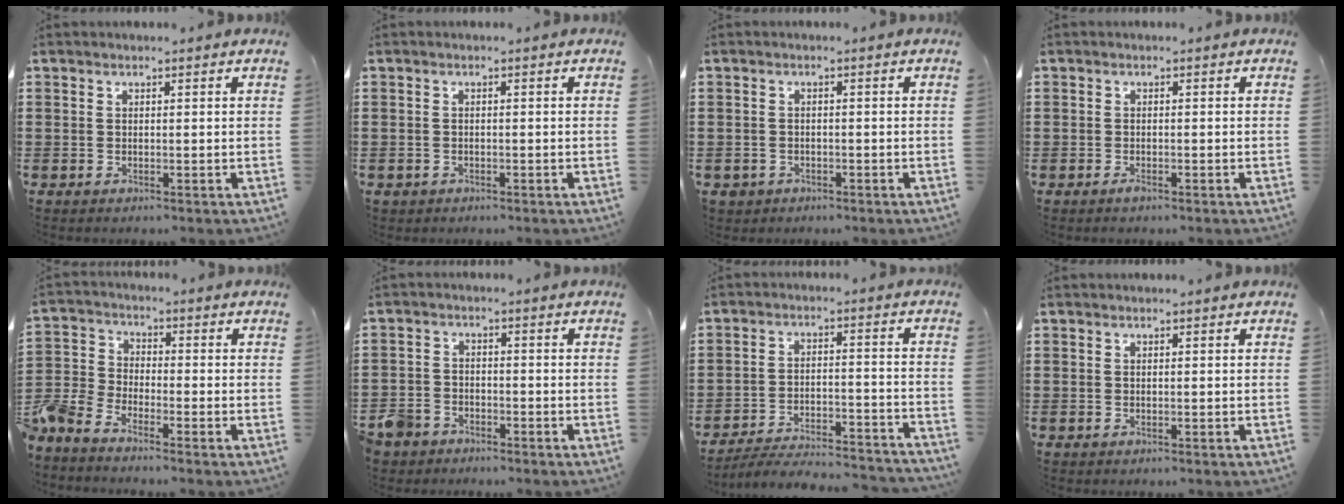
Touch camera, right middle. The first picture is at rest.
{"total": 0.6, "force": [-0.5, 0.4, 0.0], "torque": [-0.002, 0.001, -0.011]}
{"total": 1.1, "force": [-0.8, 0.7, 0.0], "torque": [-0.004, -0.001, -0.019]}
{"total": 0.9, "force": [-0.7, 0.4, 0.4], "torque": [-0.009, -0.004, -0.014]}
{"total": 5.2, "force": [-4.9, 1.4, 1.3], "torque": [-0.063, -0.008, -0.106]}
{"total": 3.7, "force": [-3.2, 1.7, 0.5], "torque": [-0.034, -0.005, -0.072]}
{"total": 5.4, "force": [-5.1, 0.4, 1.5], "torque": [-0.038, -0.003, -0.106]}
{"total": 0.0}